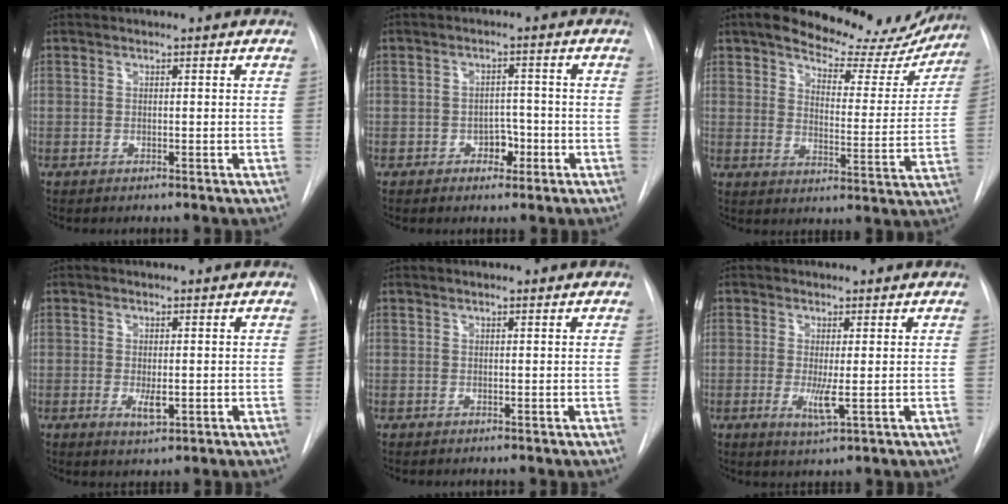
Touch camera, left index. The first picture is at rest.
{"total": 3.1, "force": [-1.4, 2.1, 1.8], "torque": [-0.017, 0.007, -0.018]}
{"total": 18.4, "force": [15.8, 6.2, 6.9], "torque": [-0.085, -0.014, 0.196]}
{"total": 2.6, "force": [-0.5, 1.0, 2.4], "torque": [-0.043, -0.006, -0.003]}
{"total": 0.9, "force": [0.7, 0.2, 0.5], "torque": [-0.011, 0.008, 0.010]}
{"total": 3.3, "force": [-0.3, 0.3, 3.3], "torque": [-0.063, -0.010, -0.001]}